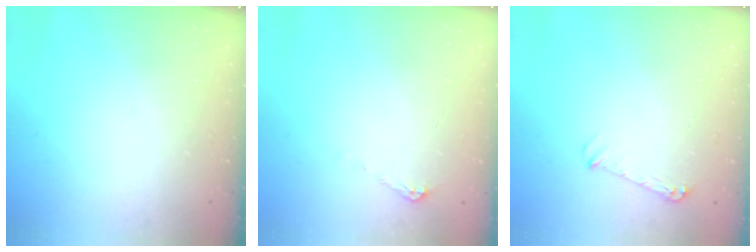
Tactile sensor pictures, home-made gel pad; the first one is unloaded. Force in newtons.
{"total": 5.8, "press": 5.8, "slide": 0.8}
{"total": 5.4, "press": 5.4, "slide": 0.5}